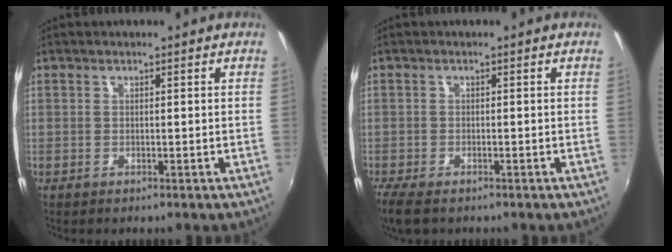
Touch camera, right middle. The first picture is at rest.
{"total": 4.7, "force": [-3.5, 1.4, 2.7], "torque": [-0.066, -0.023, -0.067]}